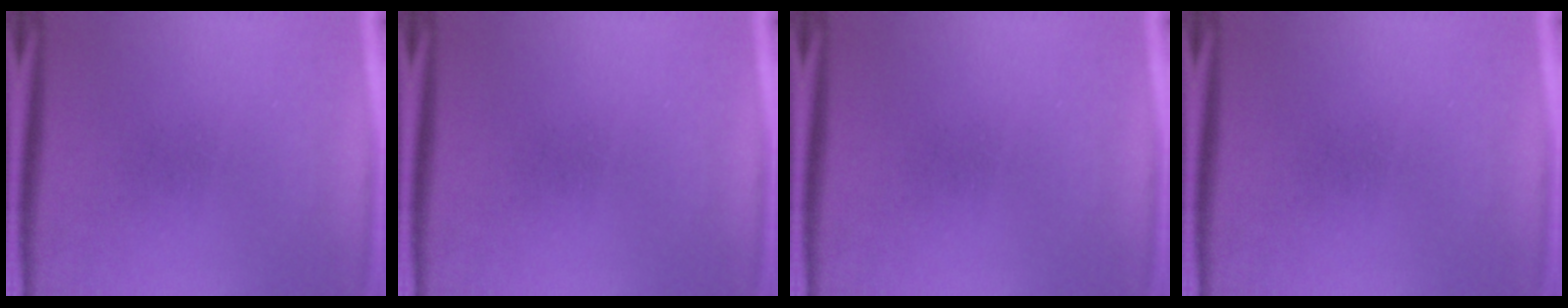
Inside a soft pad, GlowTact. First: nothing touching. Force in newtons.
{"total": 0.0}
{"total": 0.0}
{"total": 0.0}